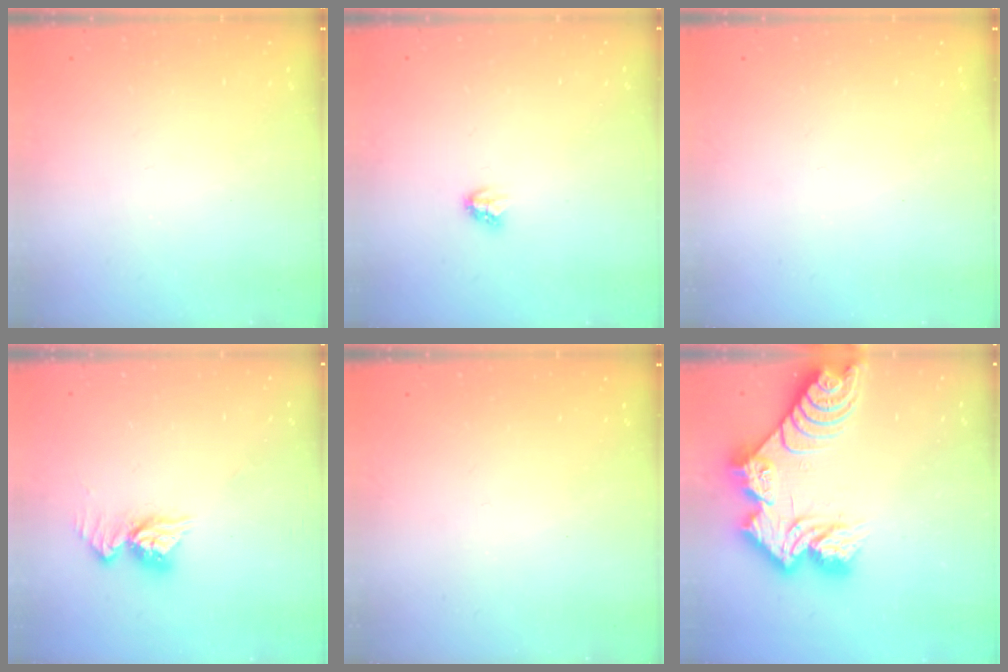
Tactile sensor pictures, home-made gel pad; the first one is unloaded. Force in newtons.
{"total": 2.8, "press": 2.8, "slide": 0.3}
{"total": 0.0}
{"total": 9.7, "press": 9.7, "slide": 0.9}
{"total": 0.0}
{"total": 17.3, "press": 17.2, "slide": 1.7}